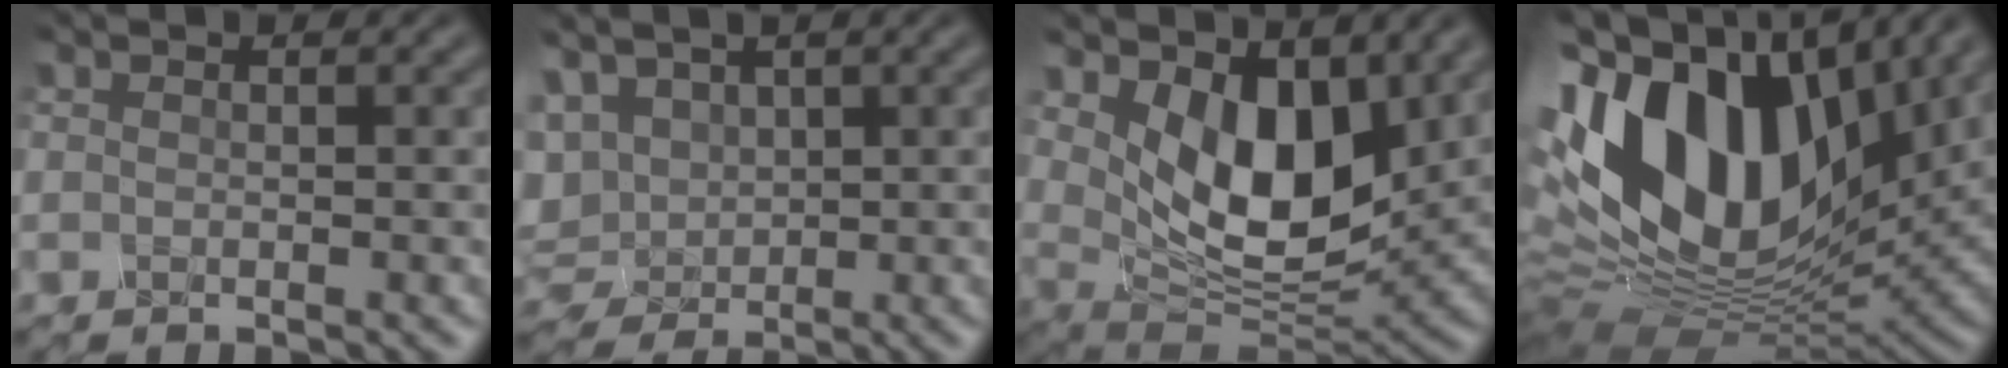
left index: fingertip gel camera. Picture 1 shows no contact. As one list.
[{"total": 5.5, "force": [2.2, 4.1, 3.0], "torque": [-0.097, 0.021, 0.057]}, {"total": 7.2, "force": [2.4, 4.1, 5.3], "torque": [-0.102, -0.024, 0.049]}, {"total": 17.1, "force": [3.9, 10.9, 12.7], "torque": [-0.275, 0.014, 0.069]}]